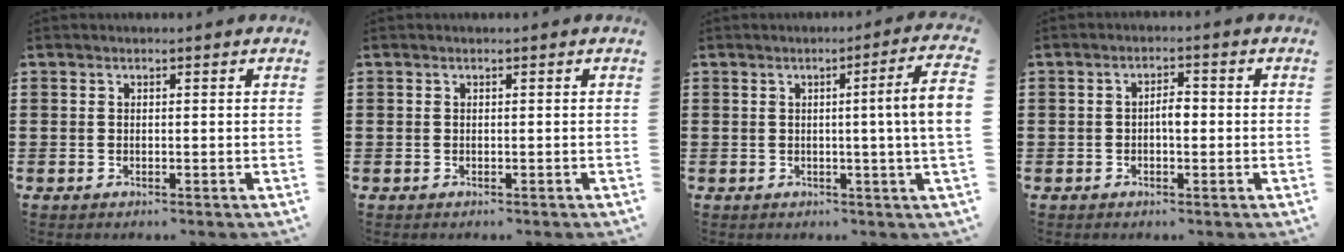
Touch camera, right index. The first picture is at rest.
{"total": 0.0}
{"total": 6.4, "force": [0.5, -0.9, 6.3], "torque": [-0.097, -0.017, 0.000]}
{"total": 2.5, "force": [-0.3, 1.0, 2.3], "torque": [-0.042, 0.003, -0.007]}